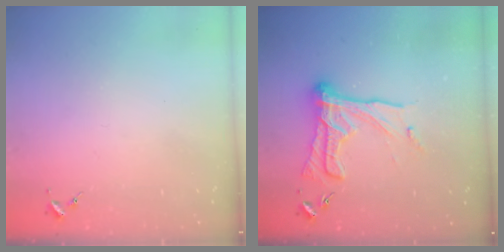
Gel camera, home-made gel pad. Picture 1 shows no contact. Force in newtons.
{"total": 19.1, "press": 19.0, "slide": 1.7}